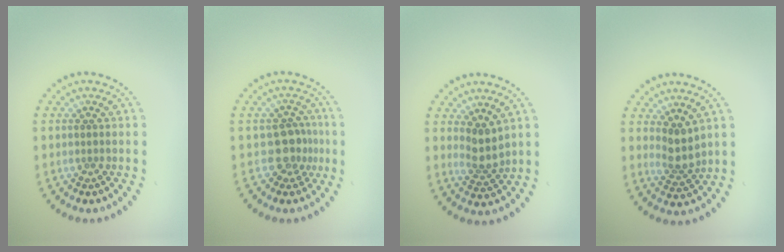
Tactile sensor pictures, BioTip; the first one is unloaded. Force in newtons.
{"total": 2.7, "press": 2.2, "slide": 1.6}
{"total": 2.4, "press": 1.9, "slide": 1.5}
{"total": 2.4, "press": 2.0, "slide": 1.4}